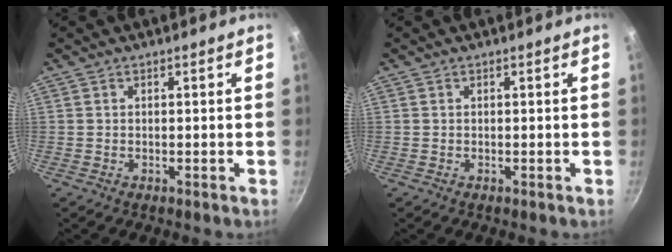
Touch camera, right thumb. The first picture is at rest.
{"total": 0.0}